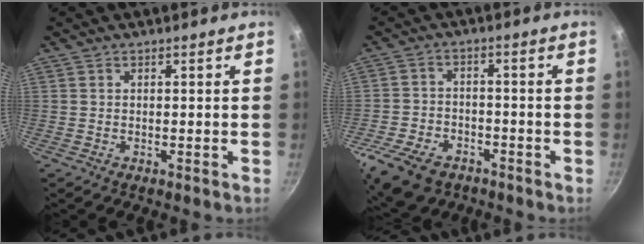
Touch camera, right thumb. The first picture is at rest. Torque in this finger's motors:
{"motor_torque": [1.48, 0.10, 1.11, -0.60, 0.06]}